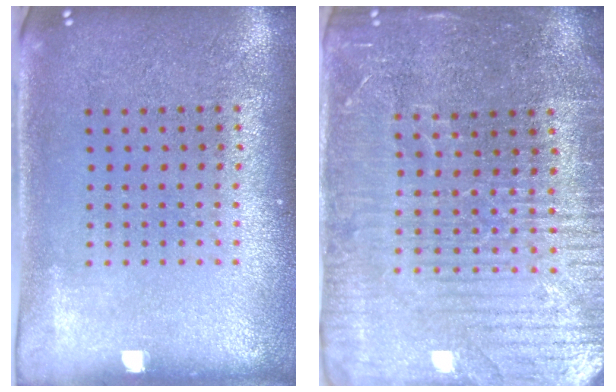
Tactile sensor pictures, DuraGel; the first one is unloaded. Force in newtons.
{"total": 4.5, "press": 4.3, "slide": 1.5}